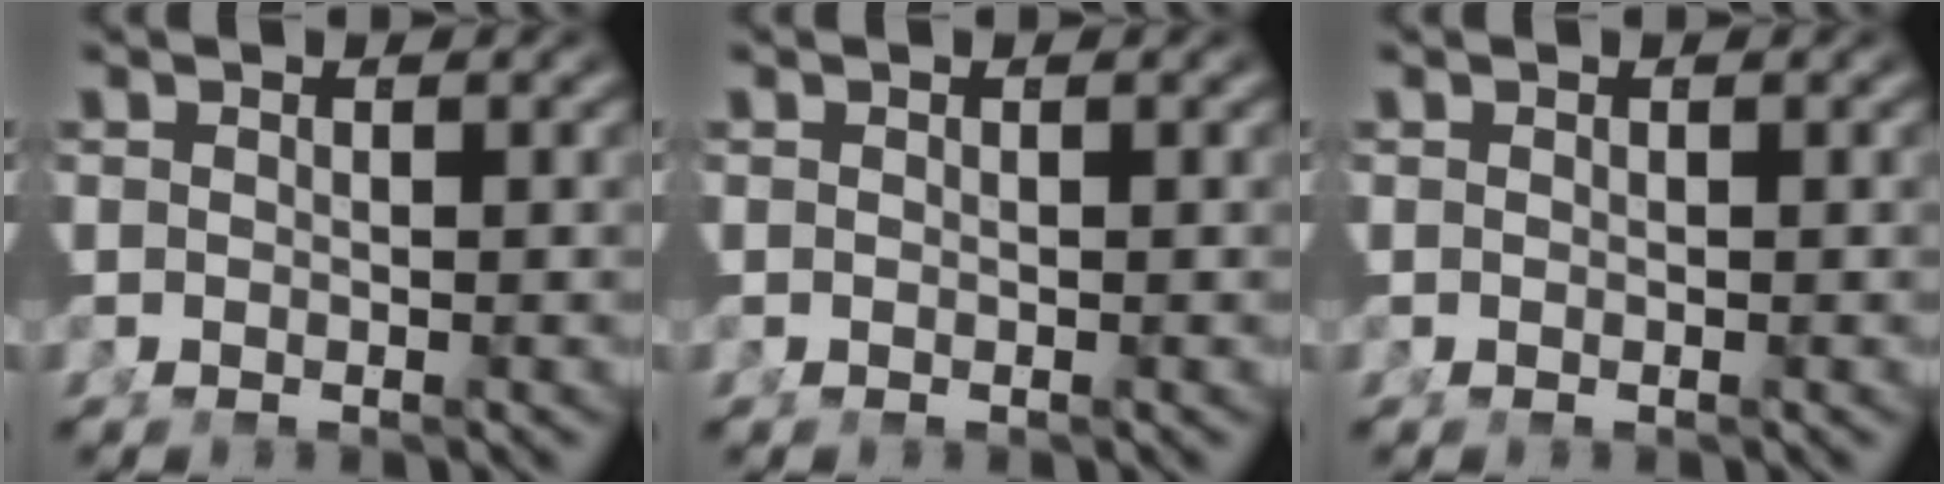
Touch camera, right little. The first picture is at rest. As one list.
[{"total": 0.0}, {"total": 0.0}]